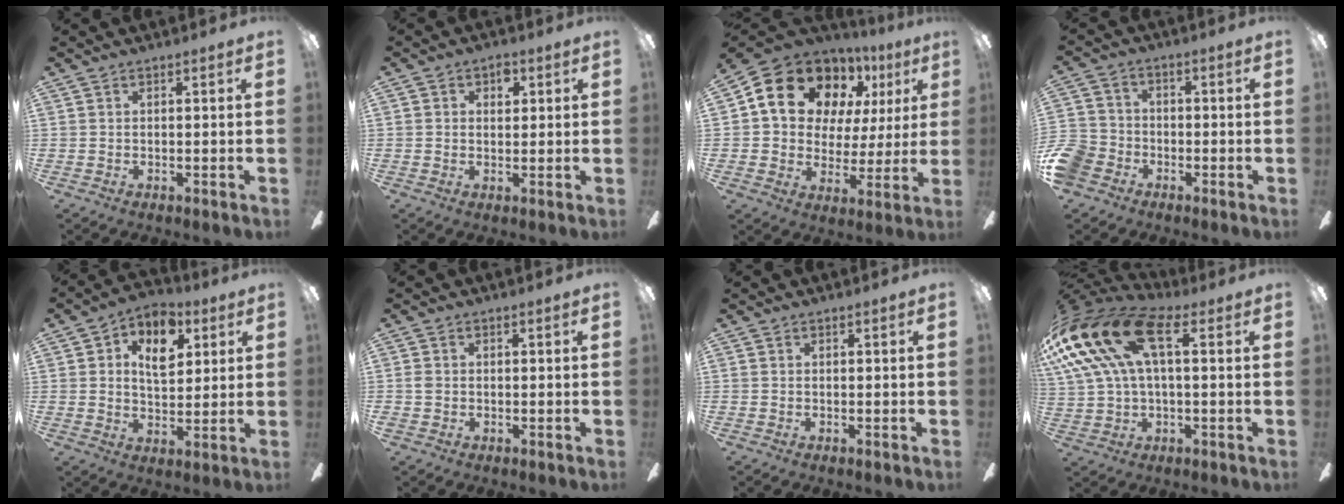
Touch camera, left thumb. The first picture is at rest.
{"total": 3.5, "force": [1.4, 2.5, 2.0], "torque": [-0.009, -0.003, 0.017]}
{"total": 16.5, "force": [8.6, 11.8, 7.6], "torque": [-0.139, -0.032, 0.163]}
{"total": 7.9, "force": [-4.1, 6.1, 3.0], "torque": [-0.083, 0.033, -0.079]}
{"total": 9.9, "force": [3.7, 6.4, 6.6], "torque": [-0.090, 0.000, 0.061]}
{"total": 1.5, "force": [-0.4, 1.2, 0.7], "torque": [-0.014, 0.006, -0.009]}
{"total": 0.0}
{"total": 21.0, "force": [5.3, 11.8, 16.5], "torque": [-0.348, -0.003, 0.094]}